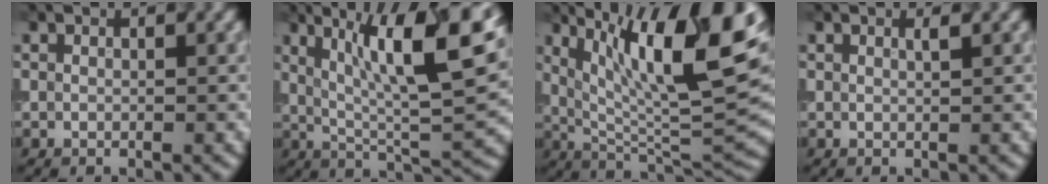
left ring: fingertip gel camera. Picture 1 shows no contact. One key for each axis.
{"total": 12.2, "fx": 4.7, "fy": 3.2, "fz": 10.8, "tx": -0.165, "ty": 0.004, "tz": 0.078}
{"total": 14.6, "fx": 5.8, "fy": 4.2, "fz": 12.7, "tx": -0.187, "ty": 0.004, "tz": 0.097}
{"total": 0.7, "fx": 0.4, "fy": 0.1, "fz": 0.5, "tx": -0.004, "ty": 0.000, "tz": 0.005}